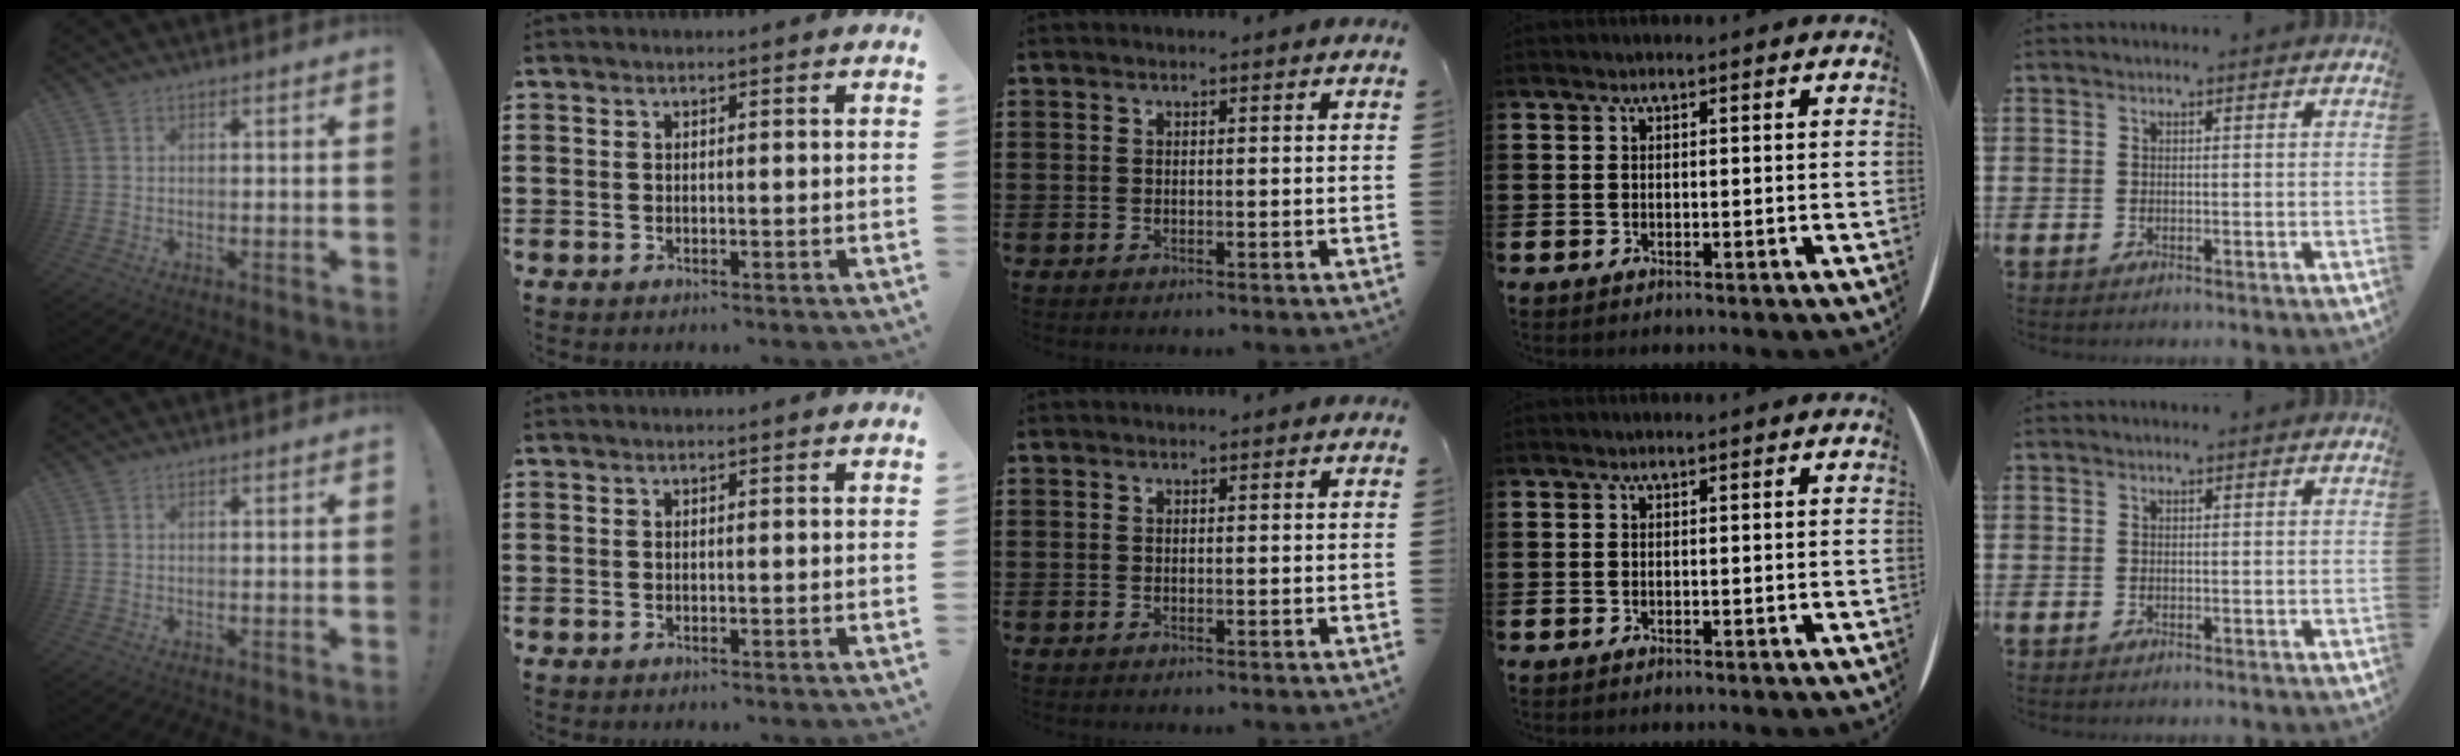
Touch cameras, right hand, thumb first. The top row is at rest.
{}